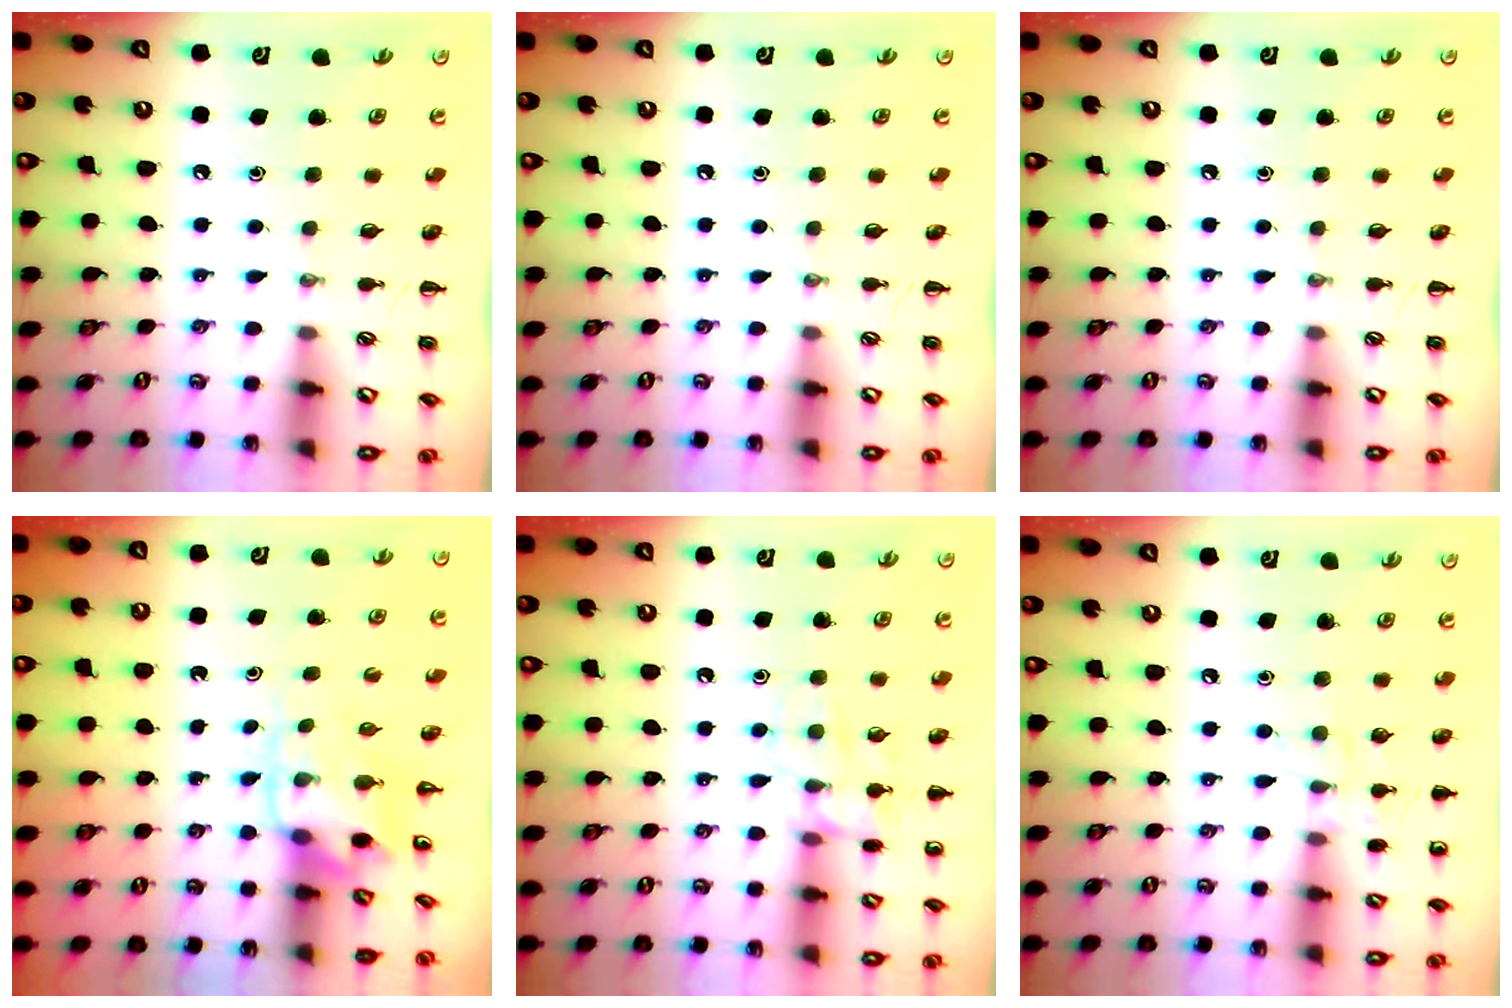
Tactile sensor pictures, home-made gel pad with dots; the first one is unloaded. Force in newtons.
{"total": 0.0}
{"total": 0.0}
{"total": 5.1, "press": 5.0, "slide": 0.9}
{"total": 10.8, "press": 10.8, "slide": 0.6}
{"total": 6.9, "press": 6.5, "slide": 2.1}